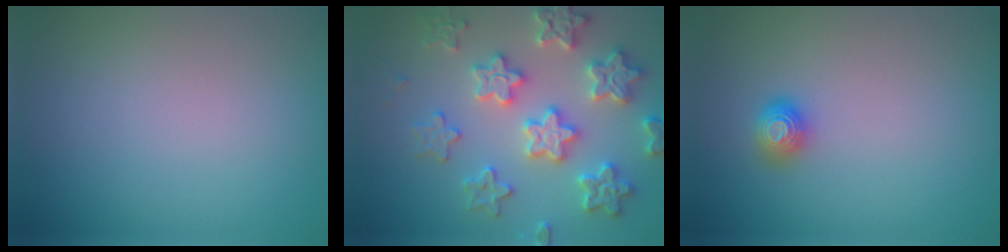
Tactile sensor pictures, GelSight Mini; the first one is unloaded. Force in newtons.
{"total": 6.2, "press": 6.1, "slide": 1.3}
{"total": 1.4, "press": 1.4, "slide": 0.4}